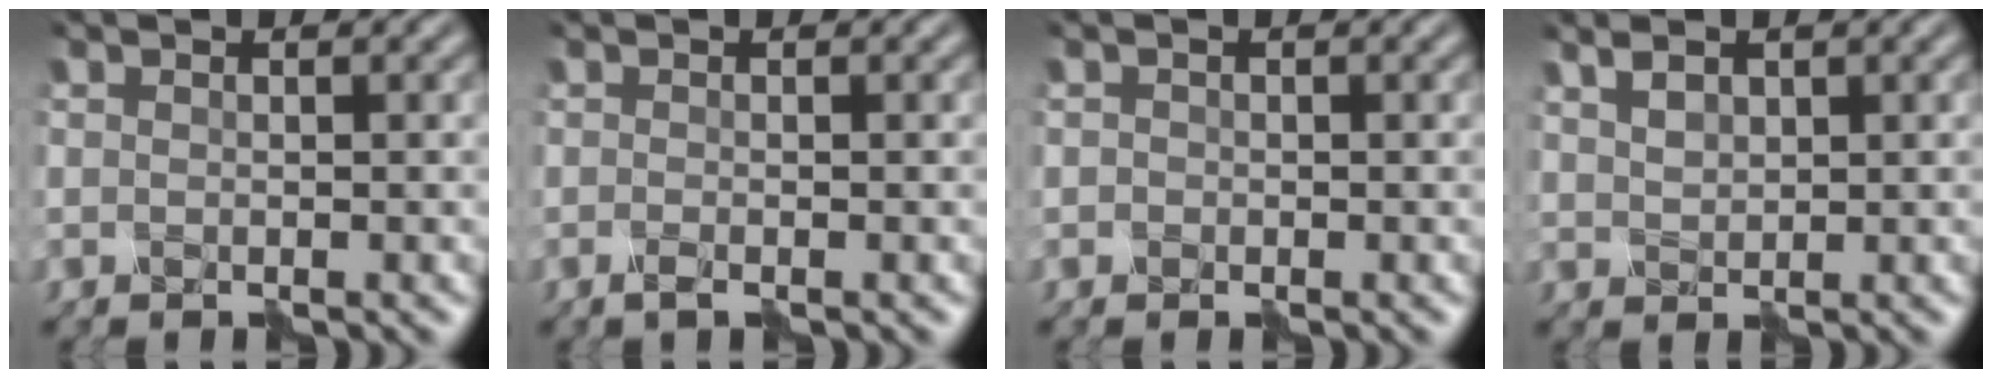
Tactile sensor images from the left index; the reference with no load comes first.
{"total": 1.0, "force": [-0.7, 0.2, 0.8], "torque": [-0.014, -0.002, -0.014]}
{"total": 0.6, "force": [-0.2, 0.5, -0.2], "torque": [0.008, -0.001, -0.005]}
{"total": 1.9, "force": [1.4, 0.9, 0.8], "torque": [-0.014, 0.005, 0.028]}